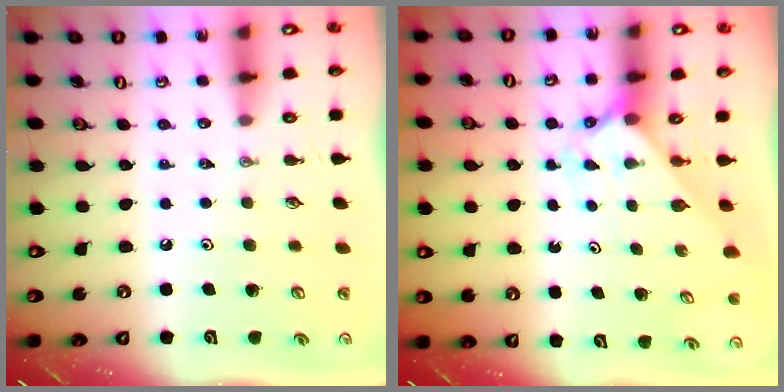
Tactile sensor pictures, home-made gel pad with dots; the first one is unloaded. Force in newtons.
{"total": 2.1, "press": 2.1, "slide": 0.2}